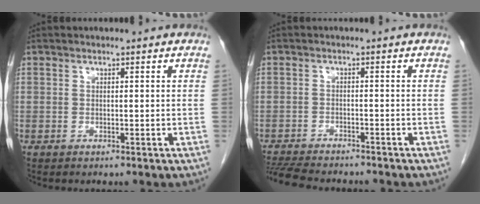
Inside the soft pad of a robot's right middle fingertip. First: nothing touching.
{"total": 11.1, "force": [-9.9, 2.2, 4.4], "torque": [-0.080, -0.012, -0.147]}